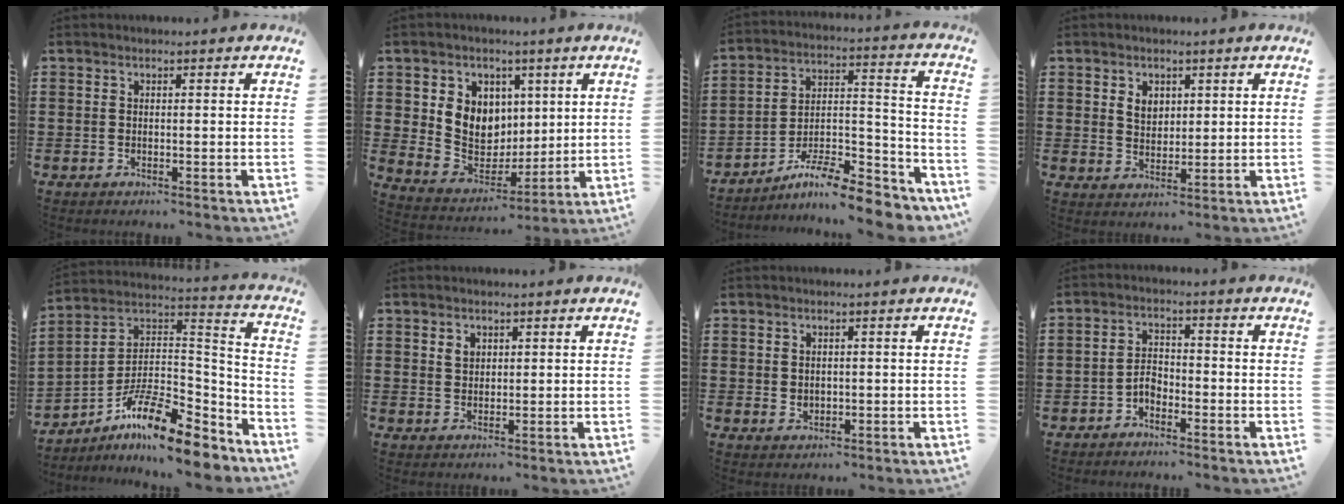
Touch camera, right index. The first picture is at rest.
{"total": 7.7, "force": [2.3, 7.2, 1.6], "torque": [-0.056, -0.015, 0.045]}
{"total": 10.3, "force": [-9.0, 1.7, 4.7], "torque": [-0.060, 0.027, -0.169]}
{"total": 3.3, "force": [1.4, 2.5, 1.6], "torque": [-0.040, 0.009, 0.025]}
{"total": 13.3, "force": [-9.4, 3.5, 8.7], "torque": [-0.160, 0.020, -0.176]}
{"total": 1.8, "force": [1.0, 1.3, 0.8], "torque": [-0.019, 0.004, 0.019]}
{"total": 1.4, "force": [0.7, 1.1, 0.4], "torque": [-0.010, 0.007, 0.012]}
{"total": 2.7, "force": [-1.8, 1.6, 1.2], "torque": [-0.035, 0.005, -0.040]}